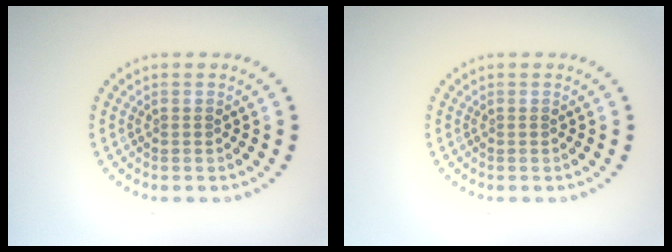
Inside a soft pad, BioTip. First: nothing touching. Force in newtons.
{"total": 0.0}